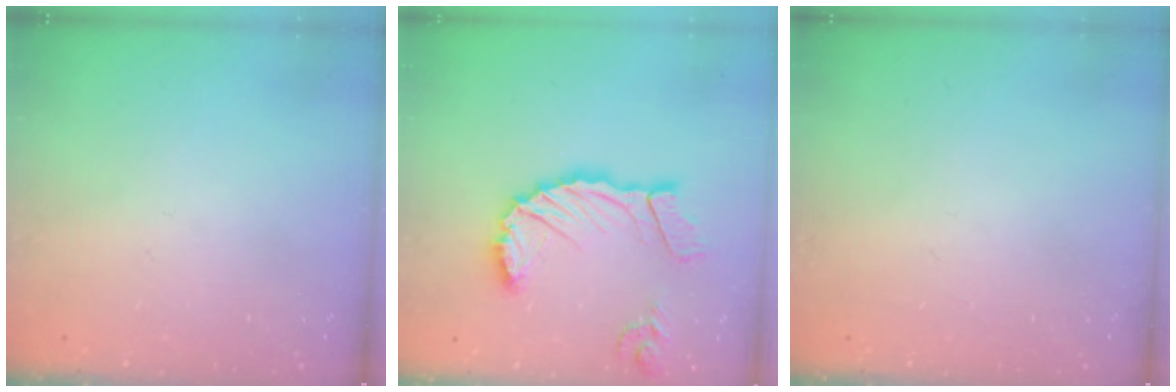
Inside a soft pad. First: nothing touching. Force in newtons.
{"total": 14.8, "press": 14.7, "slide": 1.6}
{"total": 0.0}